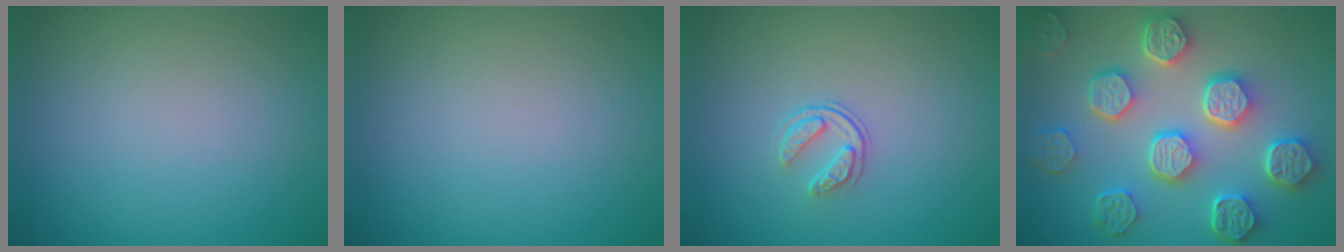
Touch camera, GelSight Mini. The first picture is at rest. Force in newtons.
{"total": 0.0}
{"total": 1.7, "press": 1.1, "slide": 1.3}
{"total": 8.0, "press": 6.3, "slide": 5.0}